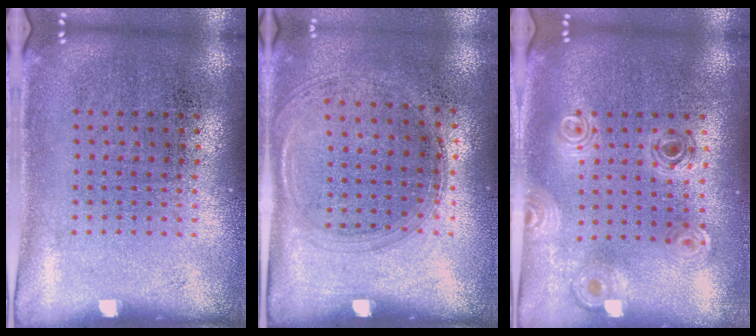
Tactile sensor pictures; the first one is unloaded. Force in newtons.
{"total": 1.3, "press": 1.2, "slide": 0.5}
{"total": 0.8, "press": 0.8, "slide": 0.1}